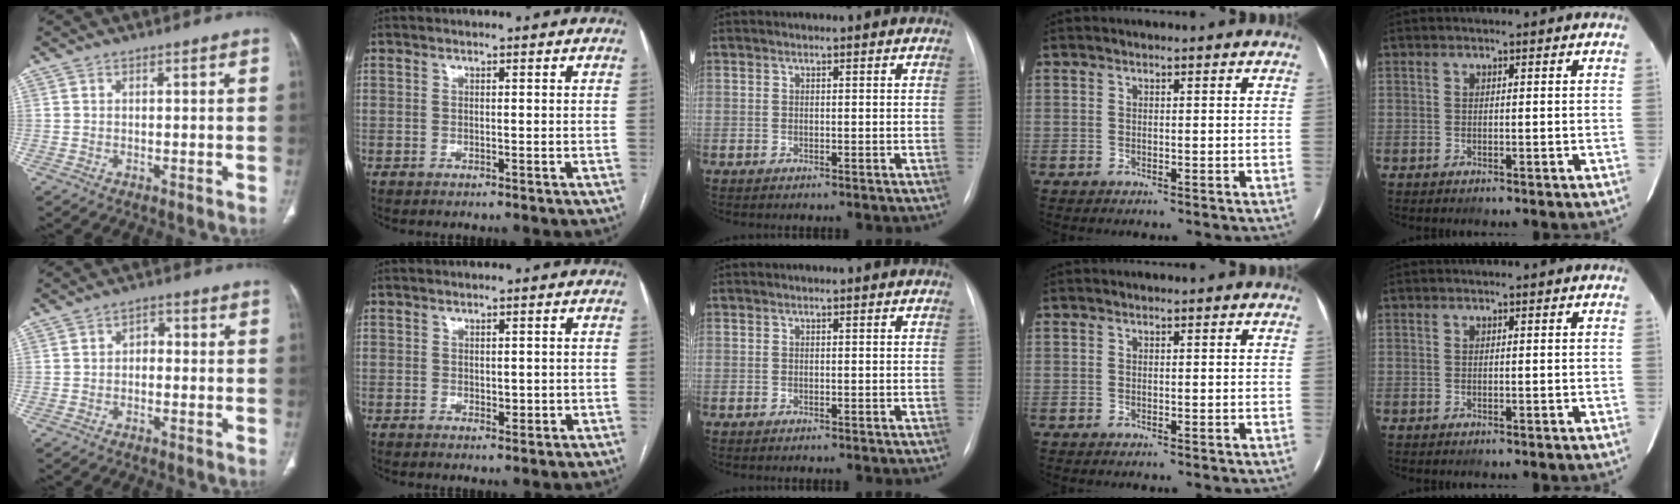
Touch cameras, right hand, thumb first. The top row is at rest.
{"thumb": {"total": 2.6, "force": [-0.3, 1.9, 1.7], "torque": [-0.014, 0.012, -0.014]}, "index": {"total": 1.9, "force": [0.0, 1.1, 1.5], "torque": [-0.017, -0.002, 0.003]}}